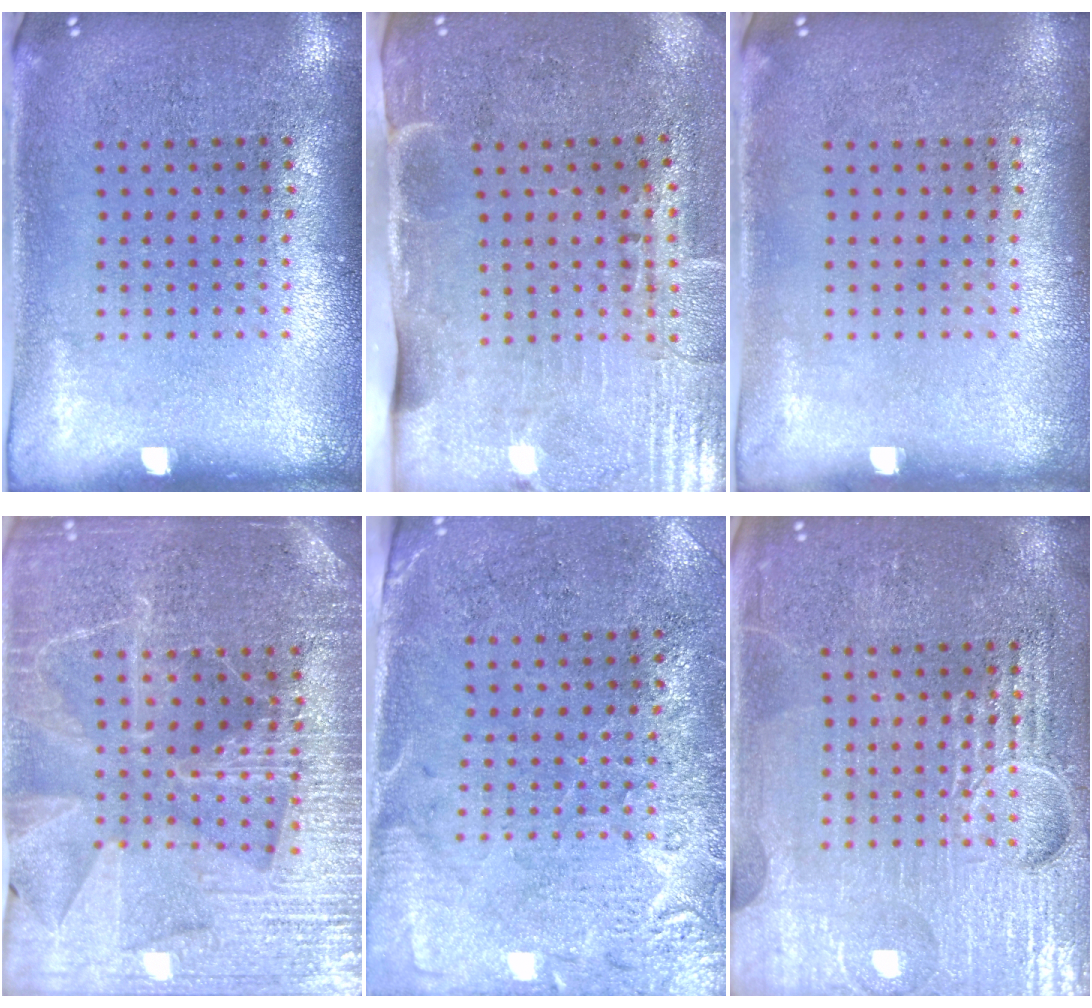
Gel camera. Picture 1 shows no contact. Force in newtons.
{"total": 4.5, "press": 3.7, "slide": 2.6}
{"total": 0.0}
{"total": 4.2, "press": 4.0, "slide": 1.4}
{"total": 2.7, "press": 2.4, "slide": 1.3}
{"total": 7.1, "press": 7.1, "slide": 0.8}